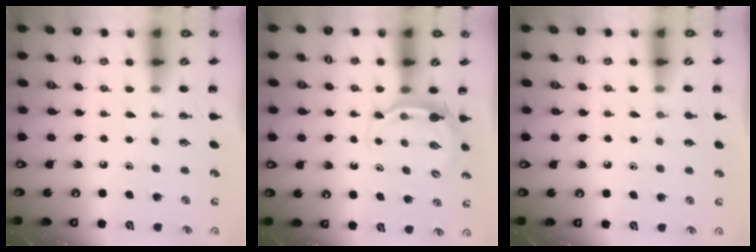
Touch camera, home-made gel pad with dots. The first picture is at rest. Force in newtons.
{"total": 4.8, "press": 4.8, "slide": 0.5}
{"total": 4.3, "press": 4.0, "slide": 1.5}